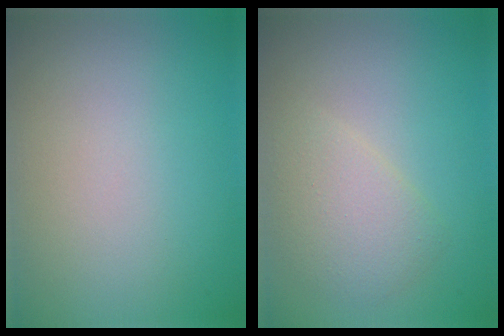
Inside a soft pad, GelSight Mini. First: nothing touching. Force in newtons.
{"total": 2.9, "press": 2.9, "slide": 0.1}